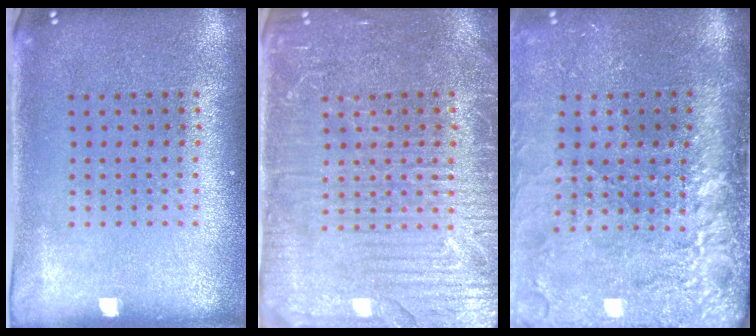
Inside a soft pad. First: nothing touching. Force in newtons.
{"total": 4.1, "press": 4.0, "slide": 1.1}
{"total": 4.6, "press": 3.7, "slide": 2.7}